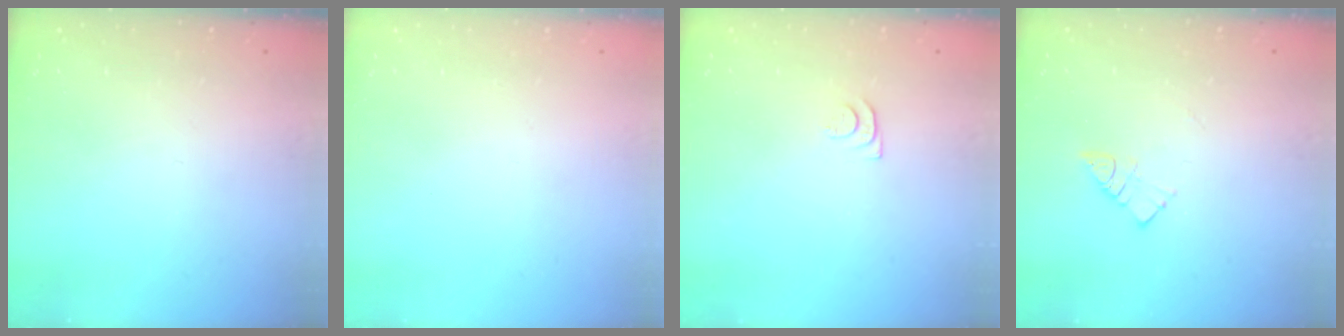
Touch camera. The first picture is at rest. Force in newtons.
{"total": 1.6, "press": 1.6, "slide": 0.1}
{"total": 4.1, "press": 4.0, "slide": 0.6}
{"total": 5.6, "press": 5.6, "slide": 0.2}